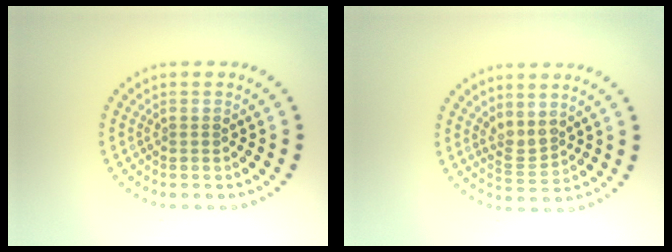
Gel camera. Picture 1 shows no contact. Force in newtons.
{"total": 1.9, "press": 1.5, "slide": 1.2}